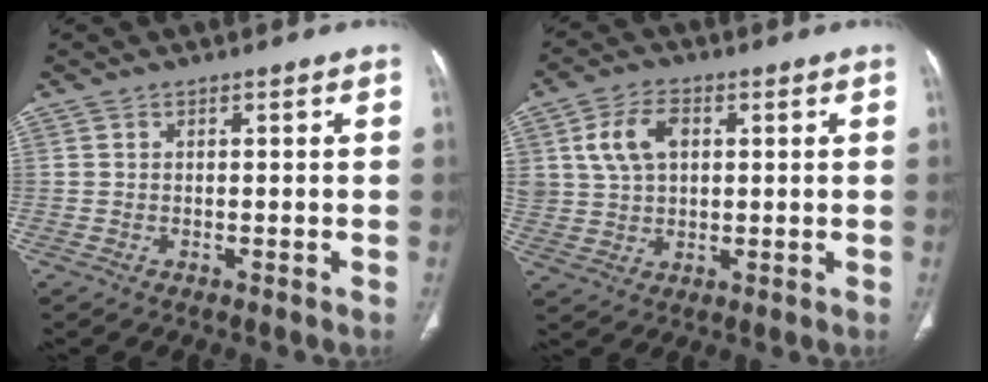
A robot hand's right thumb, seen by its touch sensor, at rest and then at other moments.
{"total": 8.3, "force": [2.4, 5.5, 5.7], "torque": [-0.102, 0.002, 0.048]}